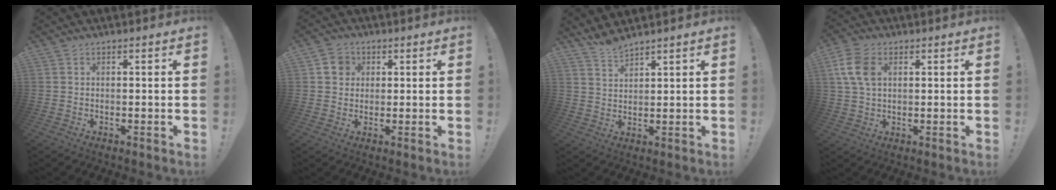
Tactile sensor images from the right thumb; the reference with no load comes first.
{"total": 5.6, "force": [1.7, 4.9, 1.9], "torque": [-0.019, 0.002, 0.031]}
{"total": 4.1, "force": [4.0, 0.4, 1.1], "torque": [-0.034, -0.021, 0.076]}
{"total": 9.8, "force": [2.9, 6.5, 6.6], "torque": [-0.131, 0.003, 0.056]}